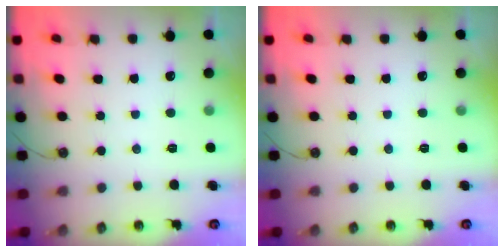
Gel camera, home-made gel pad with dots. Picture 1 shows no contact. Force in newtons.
{"total": 0.0}